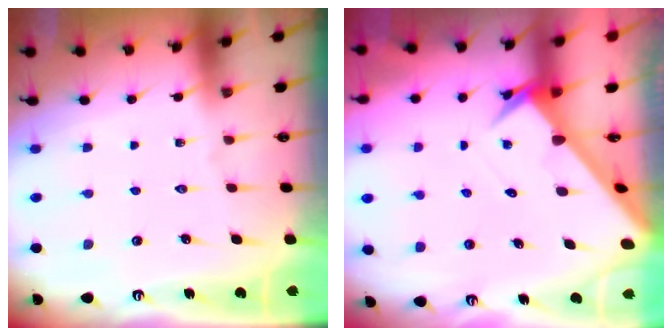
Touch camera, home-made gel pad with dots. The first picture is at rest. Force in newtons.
{"total": 3.2, "press": 3.2, "slide": 0.2}